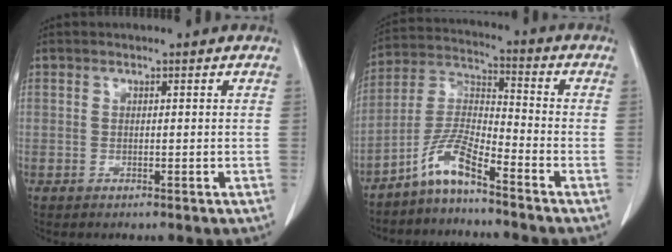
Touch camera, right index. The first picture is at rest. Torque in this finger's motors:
{"motor_torque": [0.67, -0.62, 0.32, 0.08]}